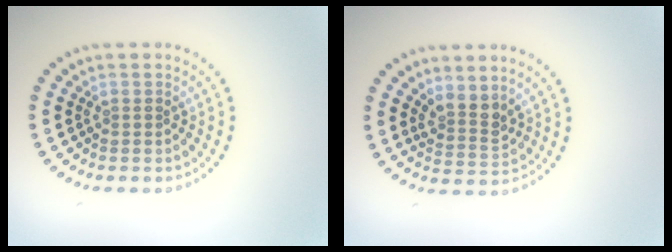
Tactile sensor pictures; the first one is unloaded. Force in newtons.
{"total": 2.4, "press": 1.9, "slide": 1.6}